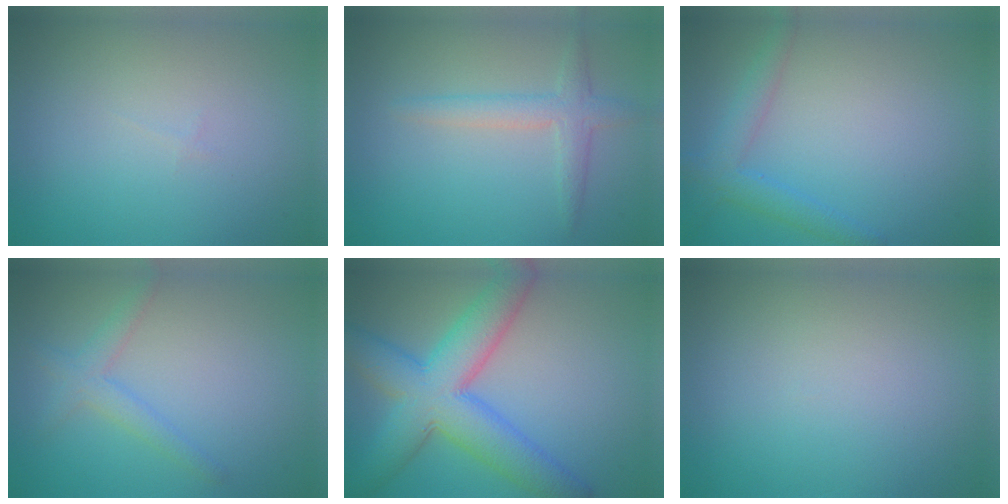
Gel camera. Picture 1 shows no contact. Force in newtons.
{"total": 2.4, "press": 2.4, "slide": 0.1}
{"total": 2.9, "press": 2.9, "slide": 0.1}
{"total": 2.2, "press": 2.2, "slide": 0.1}
{"total": 8.8, "press": 8.8, "slide": 0.1}
{"total": 0.0}